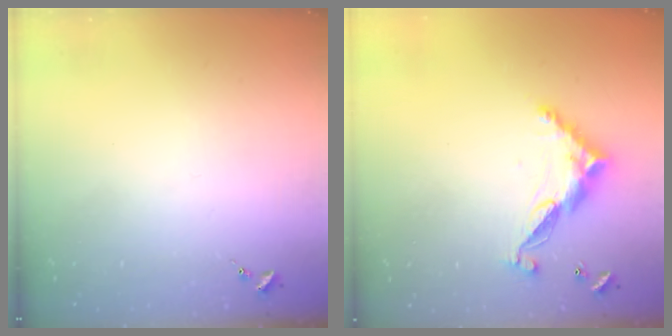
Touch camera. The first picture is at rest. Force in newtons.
{"total": 11.7, "press": 11.7, "slide": 0.3}